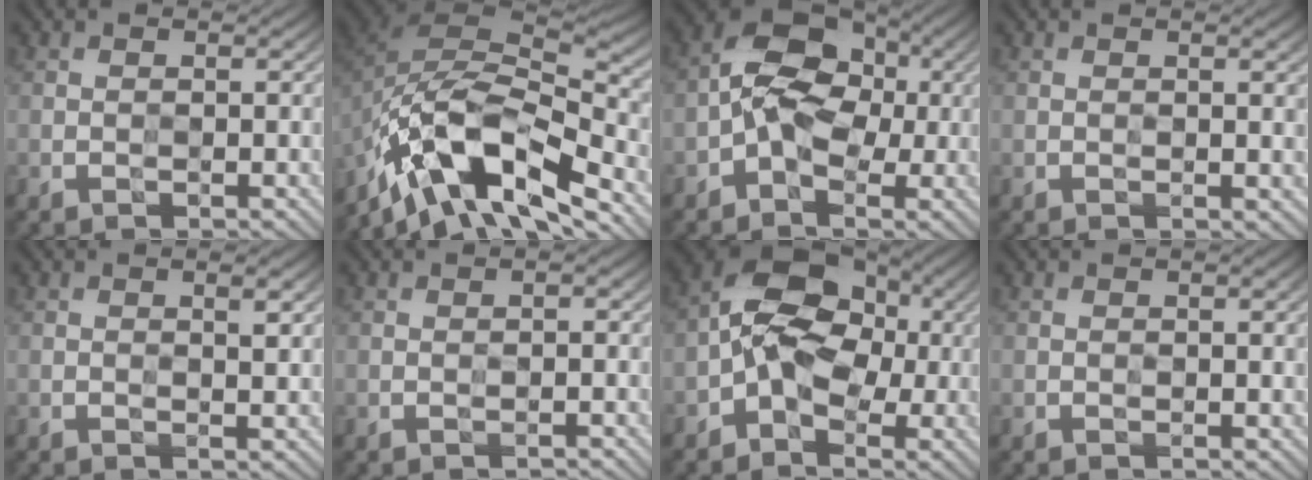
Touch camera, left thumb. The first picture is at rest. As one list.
[{"total": 15.3, "force": [-8.4, 7.2, 10.6], "torque": [-0.230, -0.002, -0.156]}, {"total": 7.7, "force": [-1.0, 5.3, 5.6], "torque": [-0.098, 0.017, -0.036]}, {"total": 1.7, "force": [0.5, 0.2, 1.6], "torque": [-0.025, -0.001, 0.007]}, {"total": 1.8, "force": [0.8, 0.1, 1.6], "torque": [-0.028, 0.000, 0.013]}, {"total": 0.5, "force": [-0.2, 0.1, 0.5], "torque": [-0.010, 0.002, -0.006]}, {"total": 8.8, "force": [-1.2, 6.0, 6.4], "torque": [-0.110, 0.017, -0.041]}, {"total": 2.0, "force": [0.4, 0.3, 1.9], "torque": [-0.028, 0.002, 0.006]}]